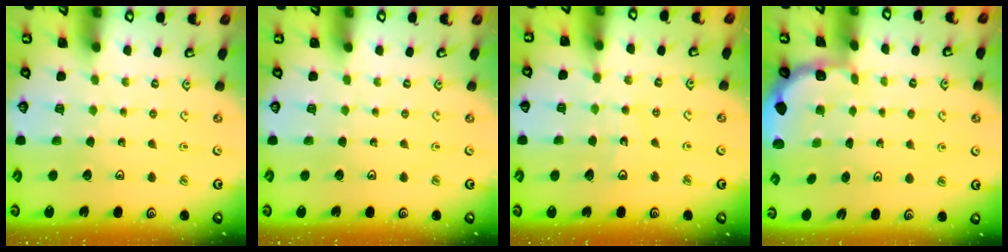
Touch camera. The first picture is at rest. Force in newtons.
{"total": 0.0}
{"total": 9.5, "press": 9.1, "slide": 2.9}
{"total": 1.8, "press": 1.7, "slide": 0.7}